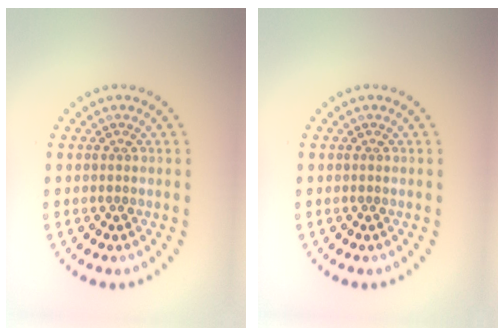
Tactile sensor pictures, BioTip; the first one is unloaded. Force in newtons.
{"total": 0.0}